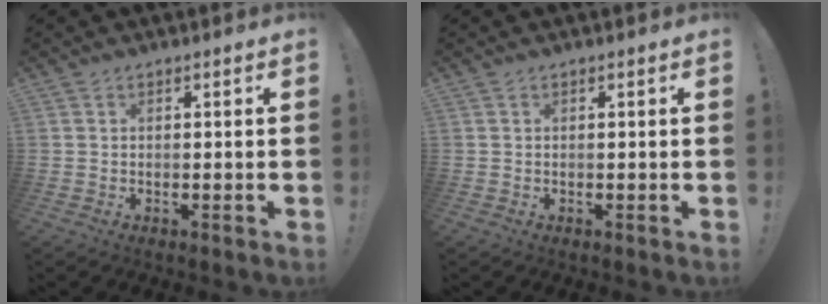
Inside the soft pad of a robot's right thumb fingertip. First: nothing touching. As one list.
[{"total": 0.0}]